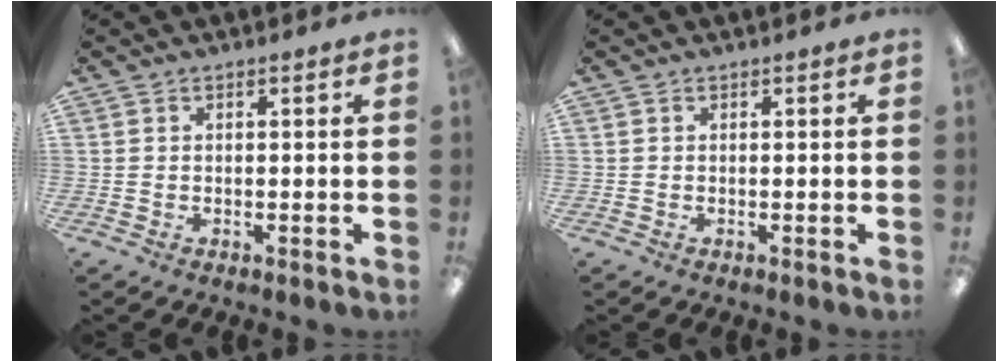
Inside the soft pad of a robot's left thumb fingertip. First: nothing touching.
{"total": 0.0}